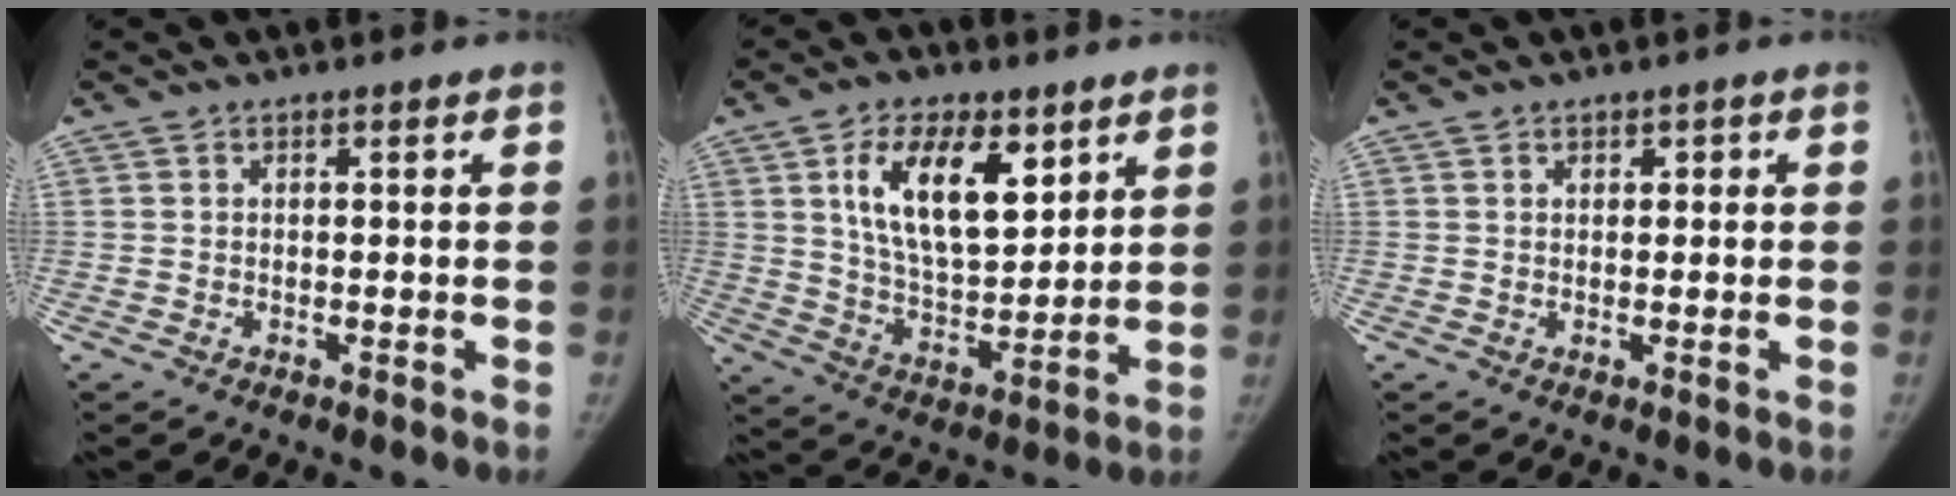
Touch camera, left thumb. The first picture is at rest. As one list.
[{"total": 15.7, "force": [6.8, 7.9, 11.8], "torque": [-0.169, -0.035, 0.128]}, {"total": 1.1, "force": [0.5, 0.8, 0.6], "torque": [0.003, 0.001, 0.004]}]